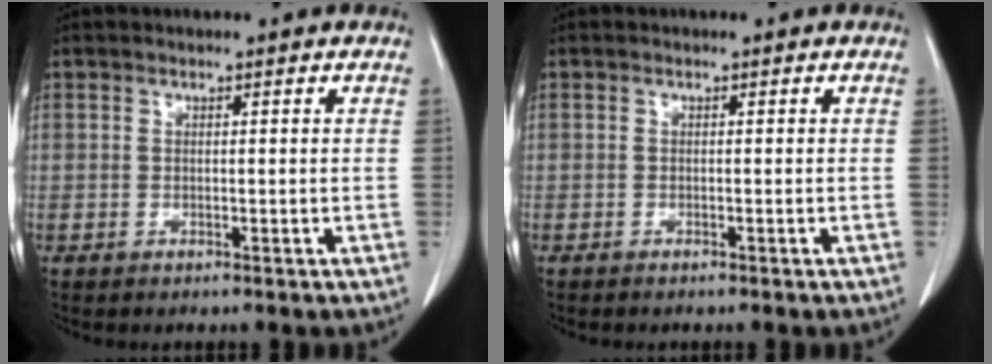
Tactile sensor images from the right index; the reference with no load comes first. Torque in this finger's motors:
{"motor_torque": [-0.06, 0.01, 0.03, 0.01]}